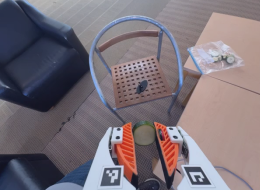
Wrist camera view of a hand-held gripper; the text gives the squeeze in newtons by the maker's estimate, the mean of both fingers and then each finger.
{"total": 10.3, "left": 10.2, "right": 10.5}